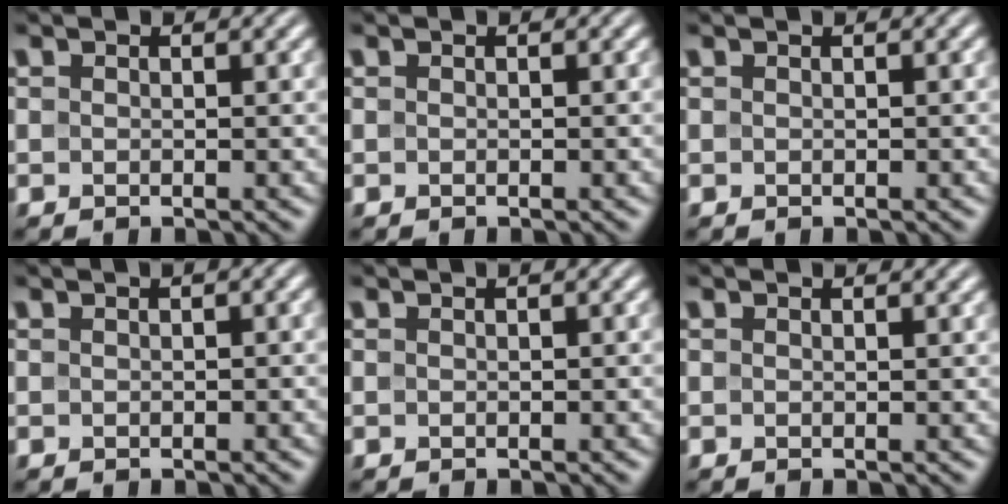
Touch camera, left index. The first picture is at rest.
{"total": 0.0}
{"total": 0.6, "force": [0.3, 0.1, 0.5], "torque": [-0.005, 0.009, 0.003]}
{"total": 1.6, "force": [0.5, 0.4, 1.5], "torque": [-0.019, 0.006, 0.005]}
{"total": 0.9, "force": [0.3, 0.1, 0.8], "torque": [-0.013, 0.007, 0.004]}
{"total": 0.8, "force": [0.7, 0.2, 0.3], "torque": [-0.002, 0.001, 0.007]}